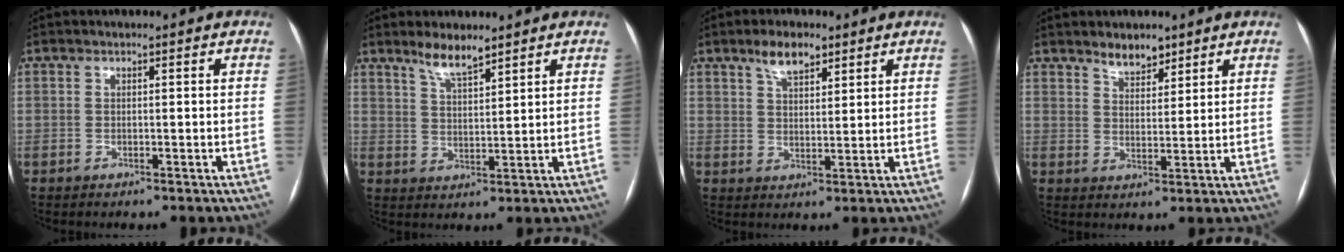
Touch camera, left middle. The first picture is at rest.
{"total": 4.8, "force": [4.0, 0.8, 2.6], "torque": [-0.052, -0.003, 0.075]}
{"total": 5.2, "force": [3.6, 2.0, 3.1], "torque": [-0.059, 0.008, 0.066]}
{"total": 4.2, "force": [3.4, 1.8, 1.5], "torque": [-0.026, -0.001, 0.061]}